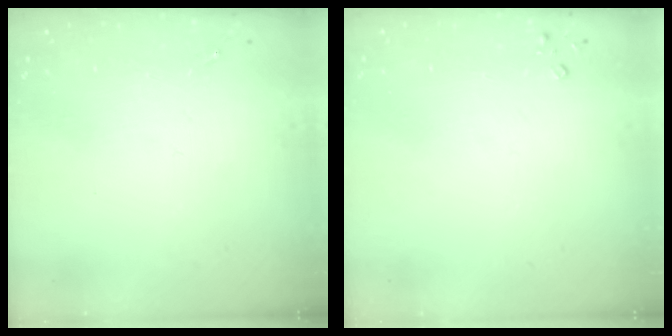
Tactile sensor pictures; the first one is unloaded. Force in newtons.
{"total": 2.6, "press": 2.6, "slide": 0.3}